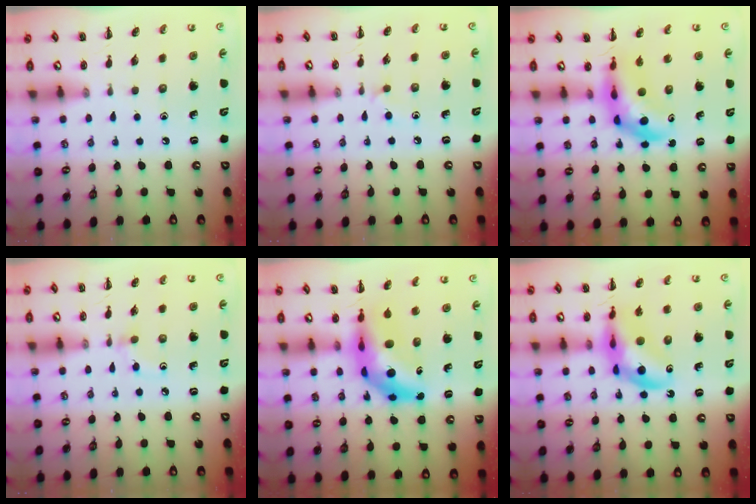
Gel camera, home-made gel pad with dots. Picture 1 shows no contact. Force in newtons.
{"total": 4.2, "press": 4.0, "slide": 1.5}
{"total": 5.7, "press": 5.5, "slide": 1.4}
{"total": 2.9, "press": 2.6, "slide": 1.2}
{"total": 8.8, "press": 8.5, "slide": 2.5}
{"total": 13.7, "press": 13.2, "slide": 3.6}